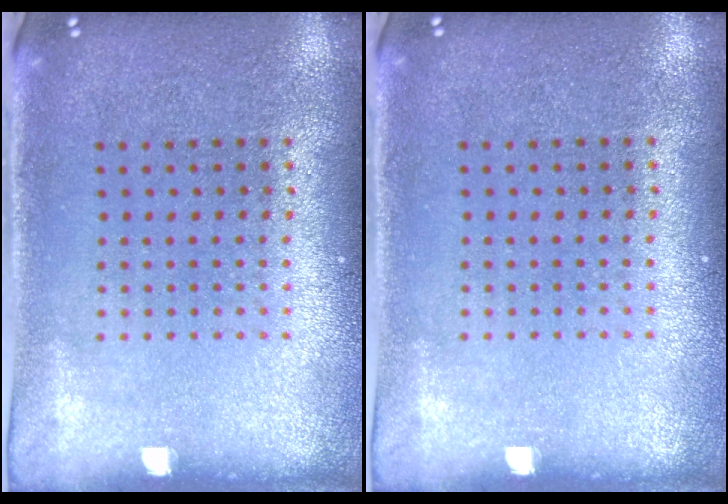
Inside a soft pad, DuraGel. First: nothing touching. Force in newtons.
{"total": 0.0}